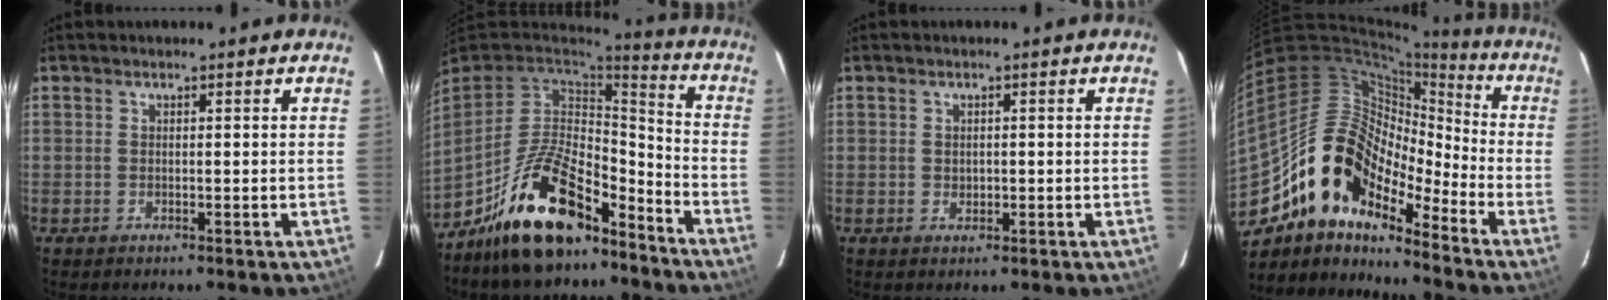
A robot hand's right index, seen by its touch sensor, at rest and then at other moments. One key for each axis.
{"total": 19.0, "fx": -13.2, "fy": 7.8, "fz": 11.3, "tx": -0.231, "ty": 0.010, "tz": -0.221}
{"total": 1.2, "fx": 0.0, "fy": 1.1, "fz": 0.6, "tx": -0.007, "ty": 0.002, "tz": 0.002}
{"total": 16.6, "fx": -11.2, "fy": 8.5, "fz": 8.8, "tx": -0.166, "ty": 0.011, "tz": -0.219}